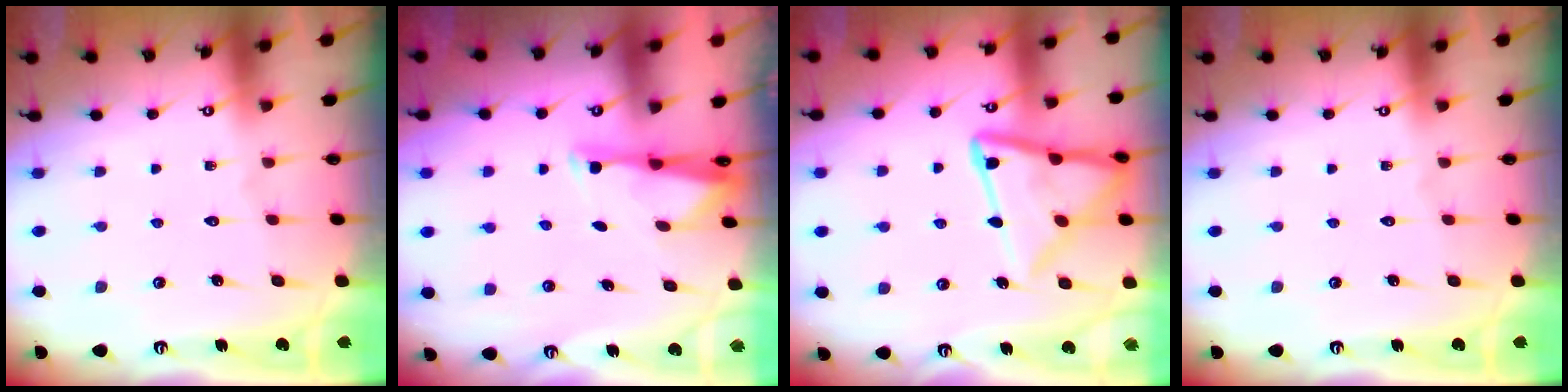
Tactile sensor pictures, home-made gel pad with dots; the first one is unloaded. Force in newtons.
{"total": 2.9, "press": 2.9, "slide": 0.5}
{"total": 16.2, "press": 16.2, "slide": 1.6}
{"total": 0.0}